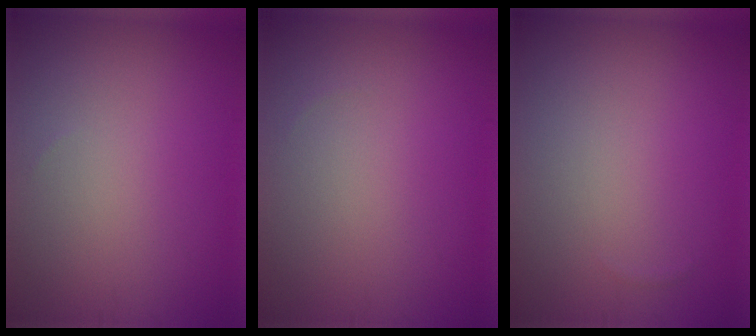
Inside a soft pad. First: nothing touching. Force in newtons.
{"total": 0.0}
{"total": 0.0}